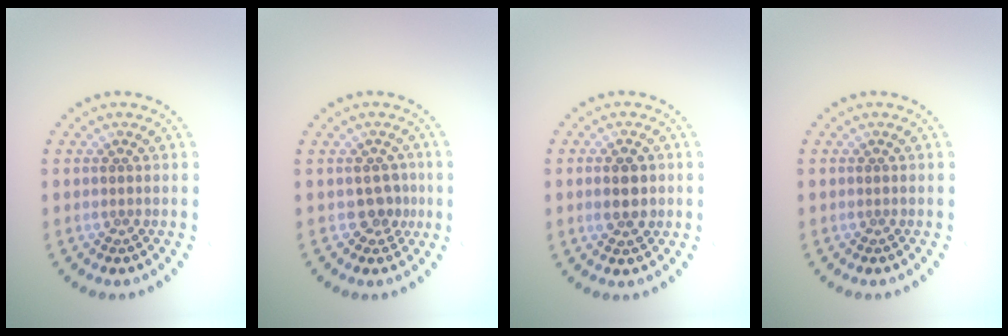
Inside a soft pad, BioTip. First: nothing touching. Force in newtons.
{"total": 2.0, "press": 1.6, "slide": 1.2}
{"total": 2.4, "press": 2.4, "slide": 0.1}
{"total": 0.0}